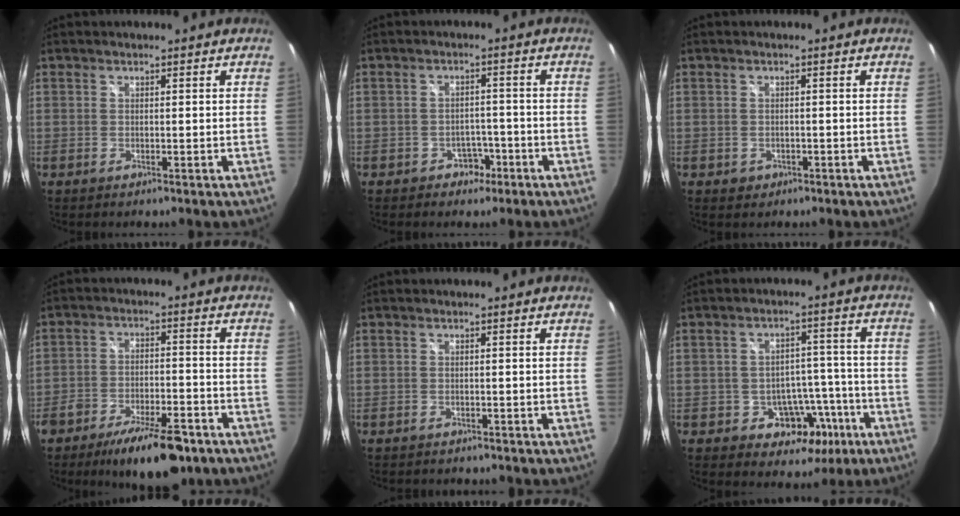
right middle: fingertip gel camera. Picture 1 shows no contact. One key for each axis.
{"total": 3.7, "fx": -2.3, "fy": 2.8, "fz": 0.9, "tx": -0.018, "ty": 0.011, "tz": -0.028}
{"total": 1.8, "fx": -0.7, "fy": 1.6, "fz": 0.6, "tx": -0.012, "ty": -0.002, "tz": -0.007}
{"total": 14.0, "fx": -10.0, "fy": 4.6, "fz": 8.7, "tx": -0.159, "ty": -0.013, "tz": -0.150}
{"total": 2.4, "fx": -2.2, "fy": 0.7, "fz": 0.6, "tx": -0.012, "ty": -0.010, "tz": -0.032}
{"total": 9.0, "fx": -4.4, "fy": 6.8, "fz": 3.8, "tx": -0.058, "ty": 0.032, "tz": -0.042}